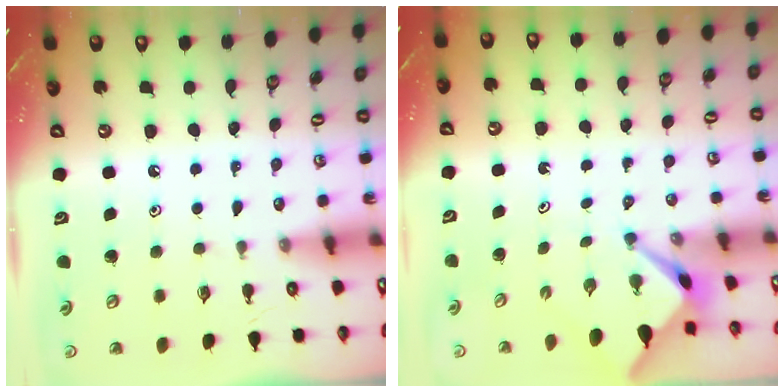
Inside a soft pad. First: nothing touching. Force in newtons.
{"total": 2.5, "press": 2.4, "slide": 0.3}